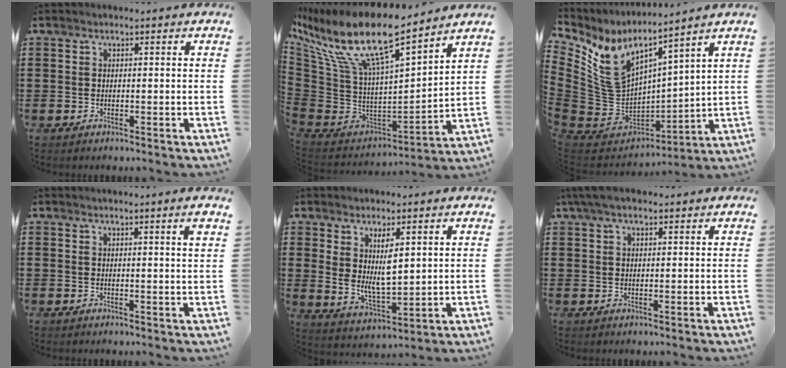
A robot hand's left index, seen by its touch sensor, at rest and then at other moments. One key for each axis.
{"total": 15.6, "fx": 10.1, "fy": 3.7, "fz": 11.2, "tx": -0.259, "ty": -0.072, "tz": 0.166}
{"total": 8.9, "fx": 6.0, "fy": 4.5, "fz": 4.7, "tx": -0.147, "ty": -0.056, "tz": 0.110}
{"total": 2.2, "fx": 1.2, "fy": -0.4, "fz": 1.7, "tx": -0.026, "ty": -0.009, "tz": 0.019}
{"total": 6.1, "fx": 2.5, "fy": 2.6, "fz": 4.9, "tx": -0.084, "ty": -0.014, "tz": 0.043}
{"total": 3.1, "fx": 1.9, "fy": 1.1, "fz": 2.2, "tx": -0.046, "ty": 0.008, "tz": 0.035}